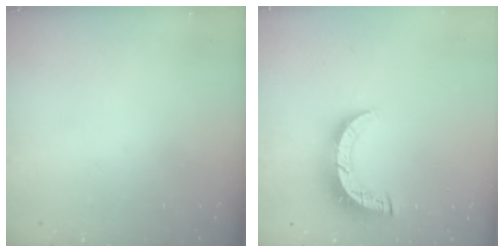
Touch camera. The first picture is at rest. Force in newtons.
{"total": 8.9, "press": 8.9, "slide": 0.8}